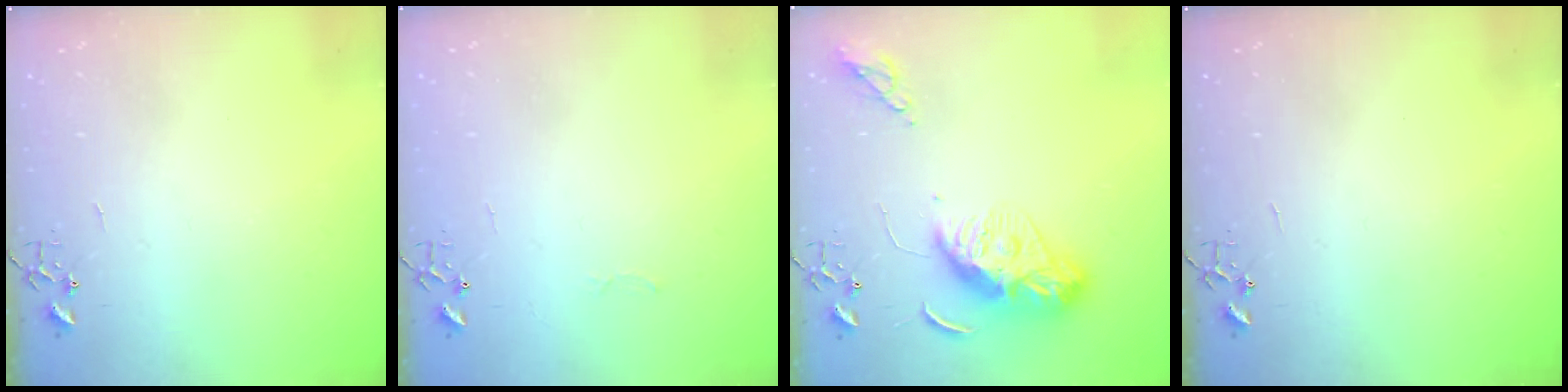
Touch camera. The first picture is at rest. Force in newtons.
{"total": 2.5, "press": 2.5, "slide": 0.4}
{"total": 11.6, "press": 11.6, "slide": 1.0}
{"total": 0.0}